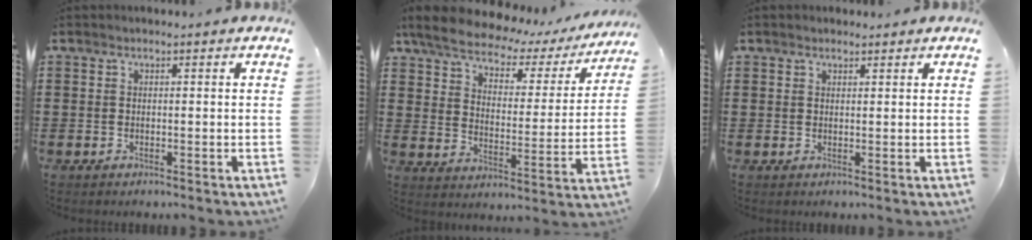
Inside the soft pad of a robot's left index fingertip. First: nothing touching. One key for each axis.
{"total": 5.8, "fx": 4.8, "fy": 2.1, "fz": 2.5, "tx": -0.074, "ty": -0.025, "tz": 0.079}
{"total": 0.9, "fx": 0.8, "fy": 0.3, "fz": 0.1, "tx": -0.003, "ty": 0.003, "tz": 0.016}